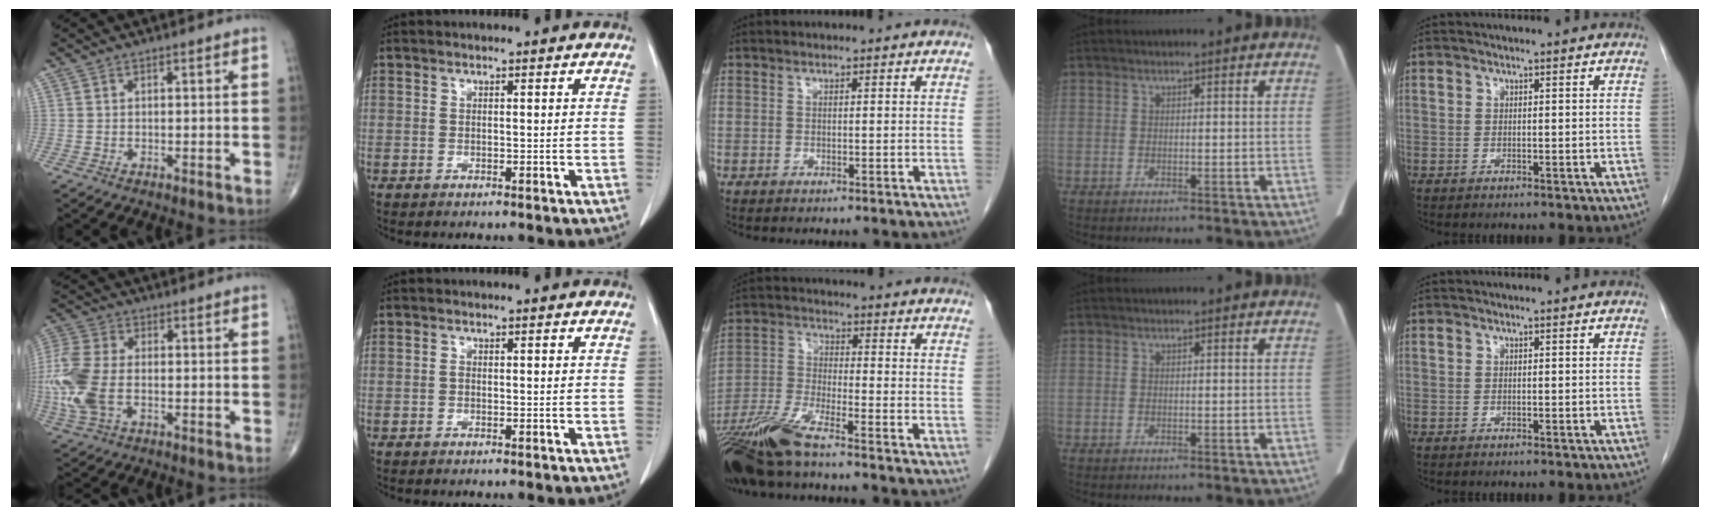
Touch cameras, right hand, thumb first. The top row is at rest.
{"thumb": {"total": 13.7, "force": [-2.2, 7.9, 11.0], "torque": [-0.289, 0.002, -0.042]}, "index": {"total": 0.6, "force": [0.0, 0.3, 0.5], "torque": [-0.008, 0.002, 0.000]}, "middle": {"total": 10.5, "force": [-8.4, 0.5, 6.2], "torque": [-0.131, -0.025, -0.161]}}